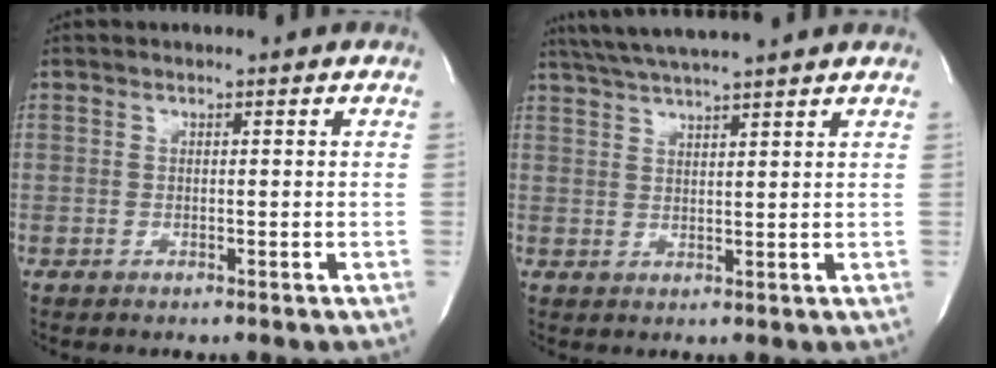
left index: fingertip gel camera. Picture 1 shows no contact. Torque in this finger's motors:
{"motor_torque": [-0.03, -0.07, 0.20, 0.12]}